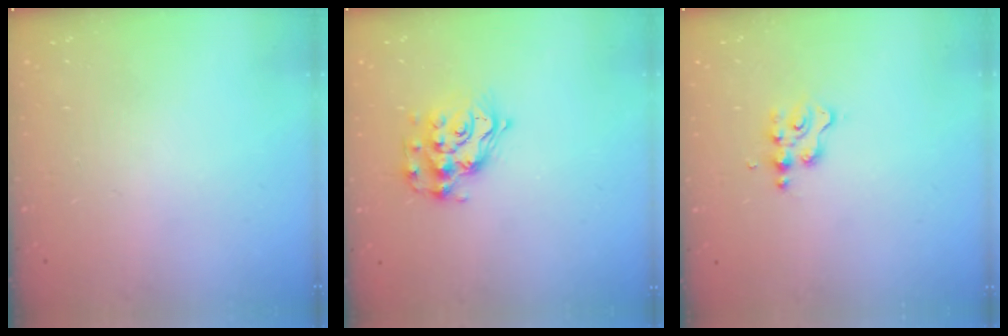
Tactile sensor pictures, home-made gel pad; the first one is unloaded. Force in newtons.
{"total": 13.9, "press": 13.9, "slide": 0.9}
{"total": 2.8, "press": 2.8, "slide": 0.2}